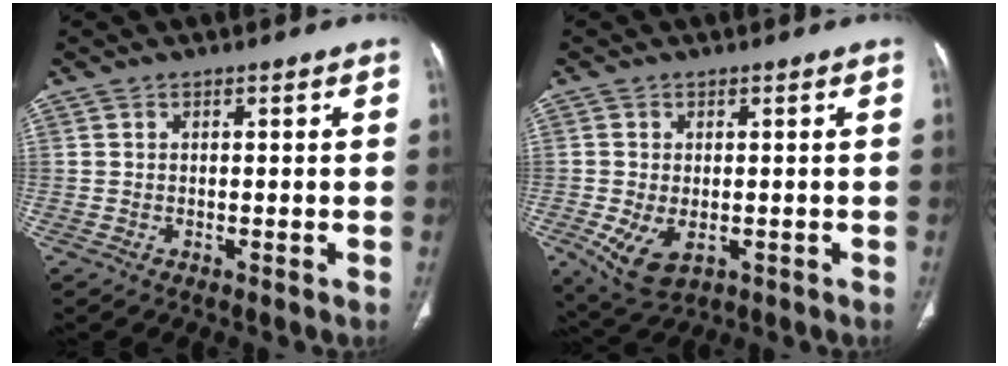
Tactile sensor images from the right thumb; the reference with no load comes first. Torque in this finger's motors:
{"motor_torque": [-0.31, 0.37, -0.07, -0.06, 0.14]}